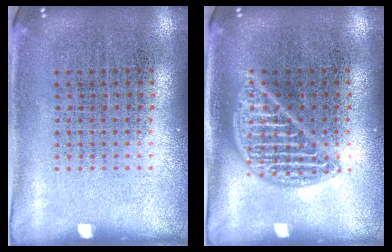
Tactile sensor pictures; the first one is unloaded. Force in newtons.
{"total": 1.8, "press": 1.8, "slide": 0.2}